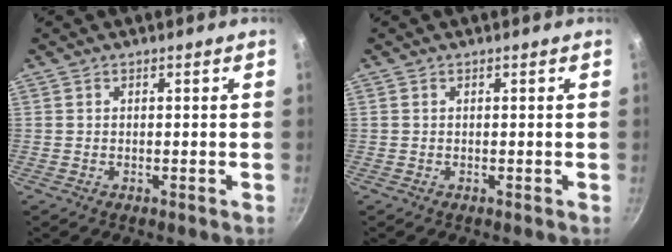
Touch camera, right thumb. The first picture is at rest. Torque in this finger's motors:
{"motor_torque": [-0.57, -0.30, 0.46, 0.25, -0.06]}